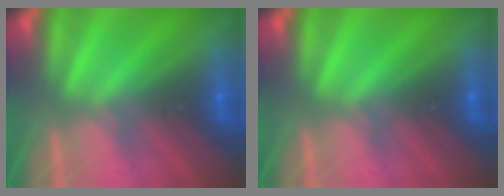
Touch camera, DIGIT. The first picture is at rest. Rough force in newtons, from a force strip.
{"total": 0.0}